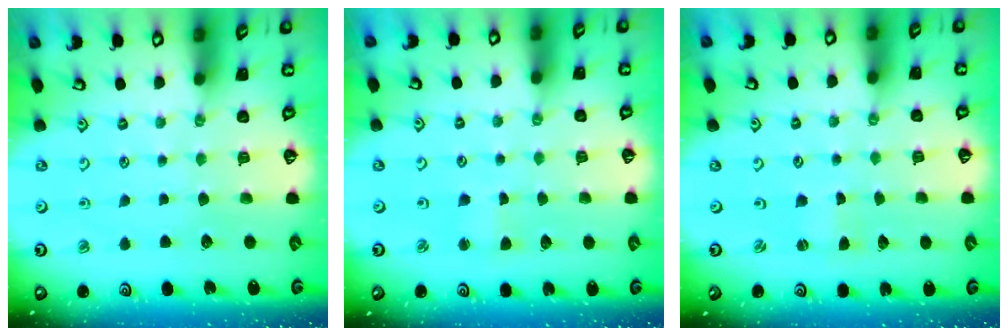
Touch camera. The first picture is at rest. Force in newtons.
{"total": 1.8, "press": 1.8, "slide": 0.4}
{"total": 0.0}